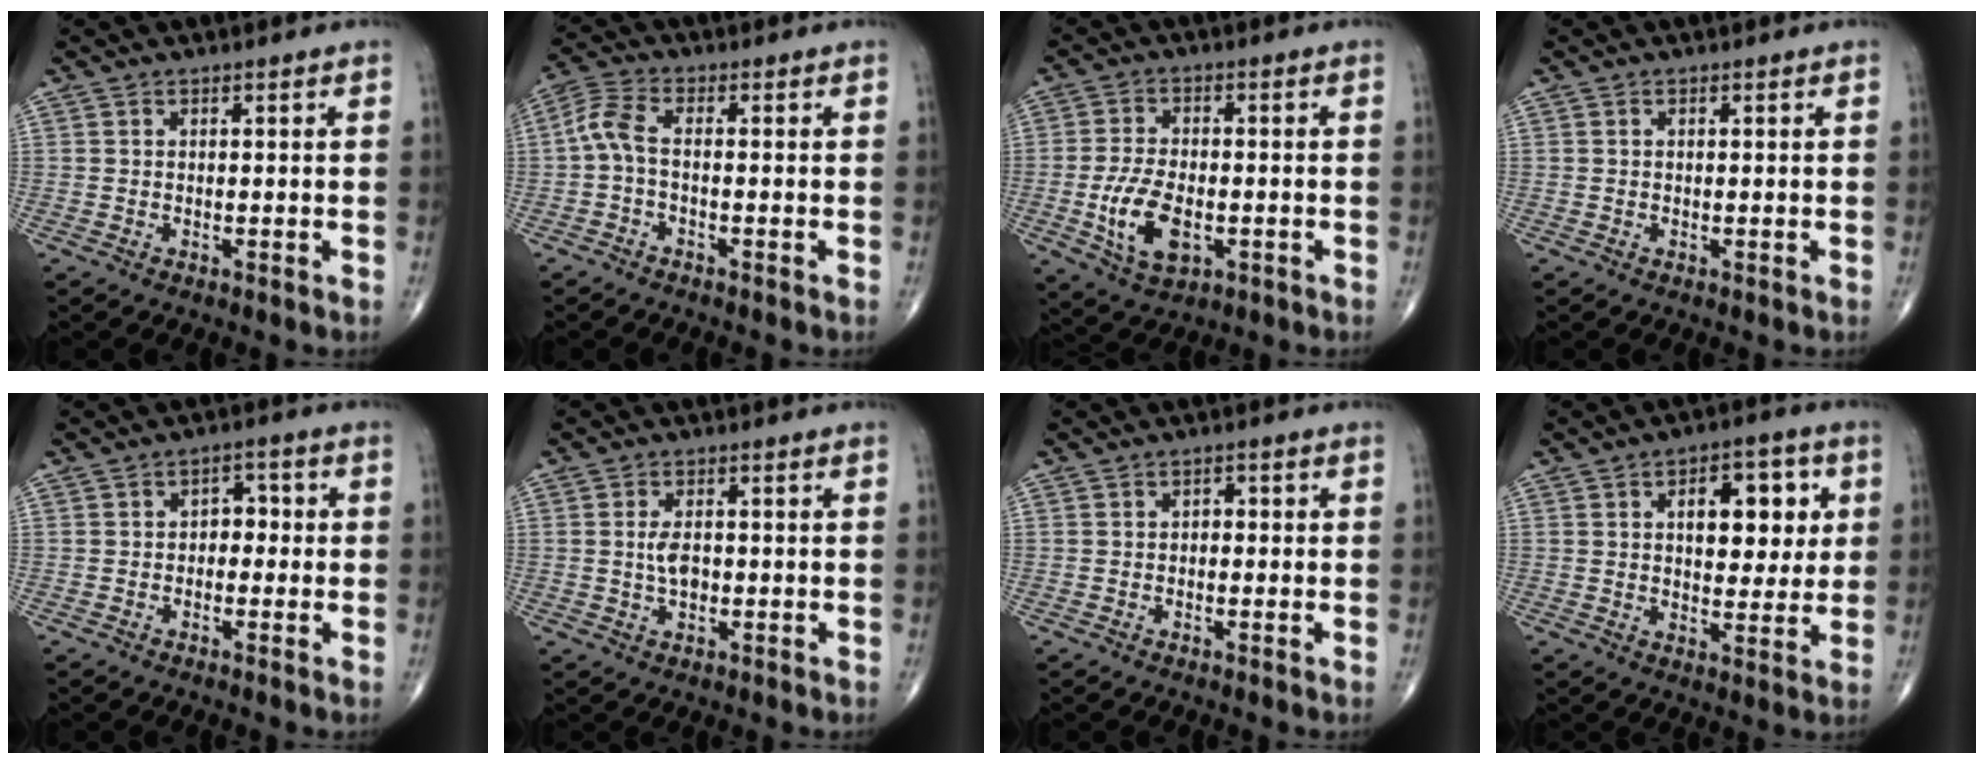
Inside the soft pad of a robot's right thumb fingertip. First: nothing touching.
{"total": 4.7, "force": [-0.9, 1.9, 4.2], "torque": [-0.103, 0.019, -0.027]}
{"total": 9.8, "force": [-2.5, 5.3, 7.9], "torque": [-0.146, 0.001, -0.039]}
{"total": 0.0}
{"total": 3.6, "force": [-0.2, 2.6, 2.5], "torque": [-0.006, 0.016, -0.014]}
{"total": 3.6, "force": [-0.1, 2.1, 3.0], "torque": [-0.052, 0.000, -0.001]}
{"total": 1.6, "force": [0.0, 1.2, 1.1], "torque": [0.001, 0.006, -0.008]}
{"total": 12.0, "force": [2.9, 6.8, 9.5], "torque": [-0.083, -0.002, 0.040]}